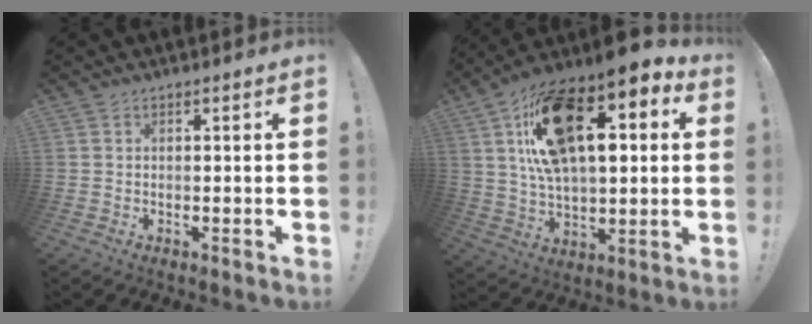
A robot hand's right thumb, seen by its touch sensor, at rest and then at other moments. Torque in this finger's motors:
{"motor_torque": [0.76, 4.25, 1.10, -0.08, 0.34]}